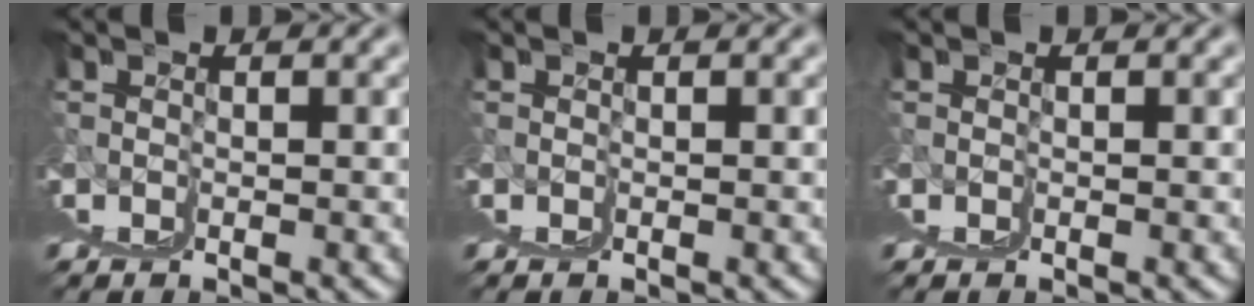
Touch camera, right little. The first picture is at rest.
{"total": 0.0}
{"total": 0.0}